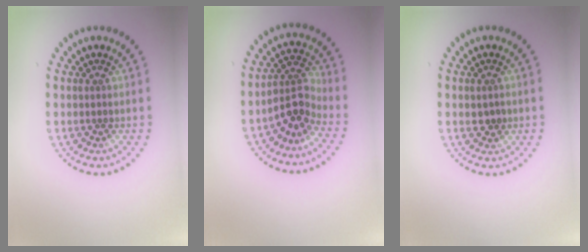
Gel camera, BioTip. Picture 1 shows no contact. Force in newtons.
{"total": 3.1, "press": 2.4, "slide": 2.0}
{"total": 1.4, "press": 1.4, "slide": 0.1}